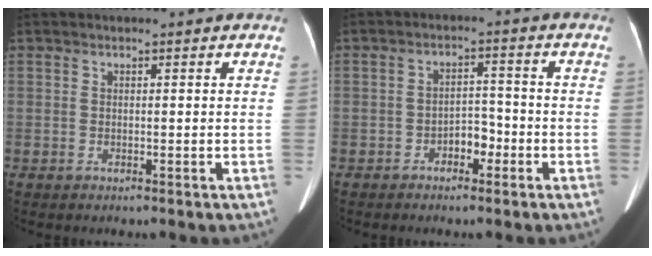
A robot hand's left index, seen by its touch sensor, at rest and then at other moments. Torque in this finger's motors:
{"motor_torque": [-0.01, 0.00, 0.00, 0.00]}